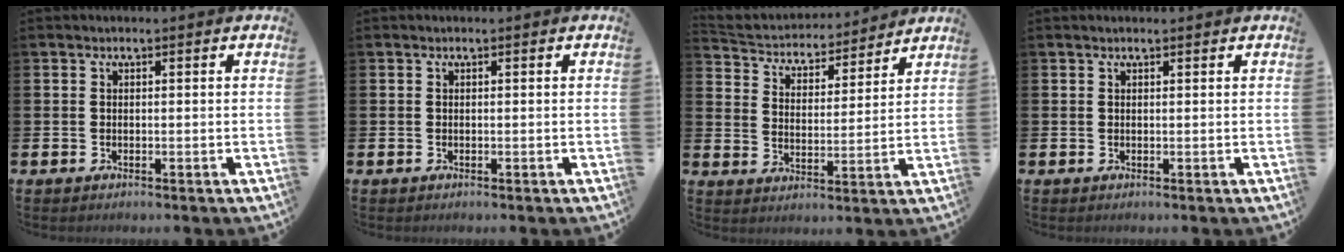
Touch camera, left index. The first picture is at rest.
{"total": 0.0}
{"total": 4.4, "force": [4.2, 1.5, 0.0], "torque": [-0.032, -0.042, 0.066]}
{"total": 0.6, "force": [0.6, 0.1, 0.2], "torque": [-0.002, 0.000, 0.010]}